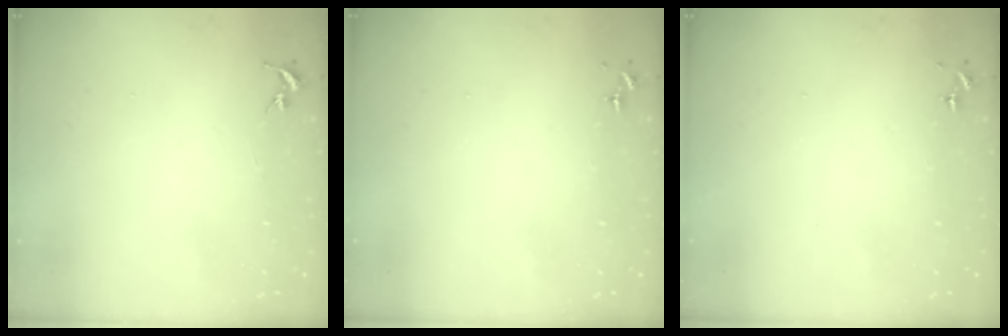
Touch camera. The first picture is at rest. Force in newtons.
{"total": 0.0}
{"total": 0.0}